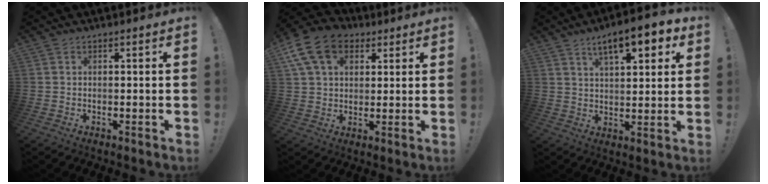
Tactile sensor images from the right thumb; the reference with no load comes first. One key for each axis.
{"total": 15.1, "fx": 6.5, "fy": 10.6, "fz": 8.5, "tx": -0.144, "ty": -0.019, "tz": 0.126}
{"total": 11.4, "fx": 6.1, "fy": 3.7, "fz": 8.9, "tx": -0.134, "ty": -0.023, "tz": 0.098}